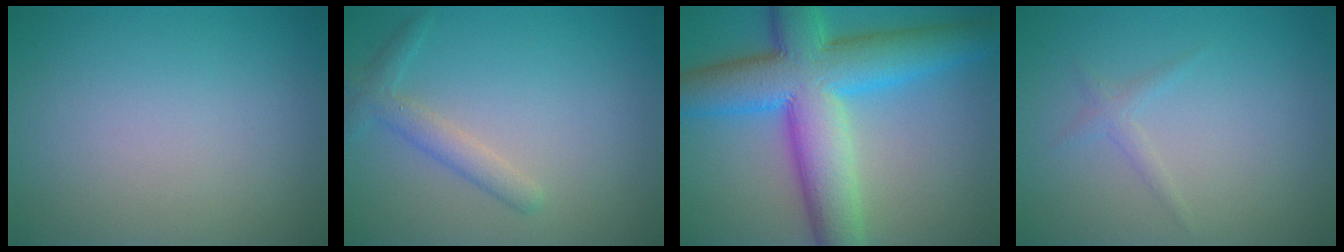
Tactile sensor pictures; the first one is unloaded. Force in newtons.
{"total": 2.2, "press": 2.2, "slide": 0.1}
{"total": 12.0, "press": 12.0, "slide": 0.2}
{"total": 1.0, "press": 1.0, "slide": 0.1}